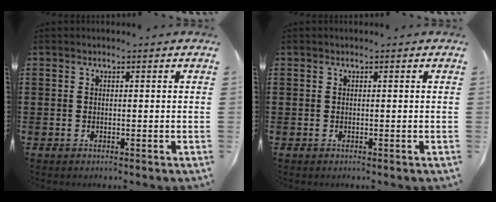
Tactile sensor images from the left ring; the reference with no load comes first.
{"total": 0.0}